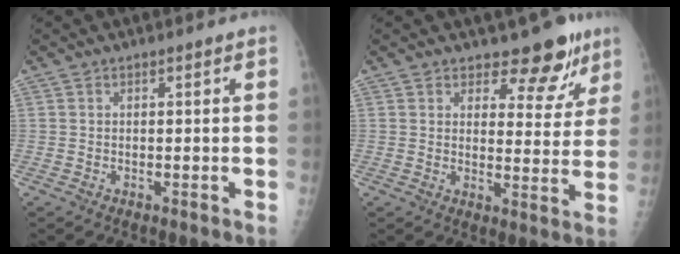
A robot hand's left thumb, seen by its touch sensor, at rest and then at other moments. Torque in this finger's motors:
{"motor_torque": [0.31, 0.18, -0.23, -0.40, 0.04]}